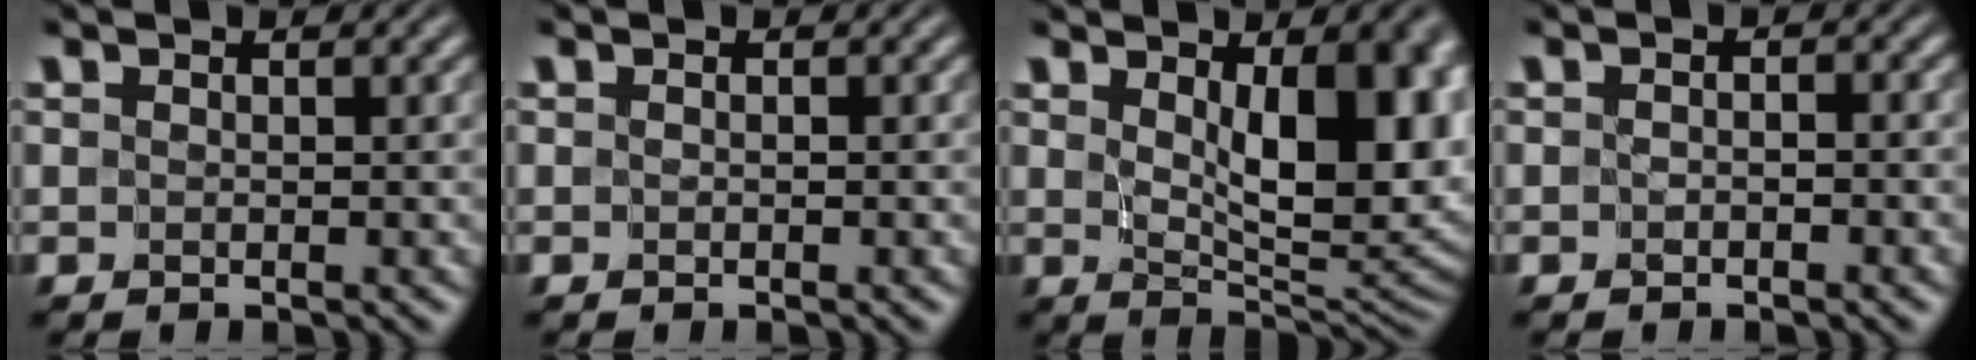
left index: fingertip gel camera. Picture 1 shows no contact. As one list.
[{"total": 0.0}, {"total": 10.8, "force": [2.6, 4.9, 9.3], "torque": [-0.107, -0.002, 0.040]}, {"total": 0.7, "force": [-0.6, 0.3, 0.2], "torque": [-0.007, -0.005, -0.016]}]